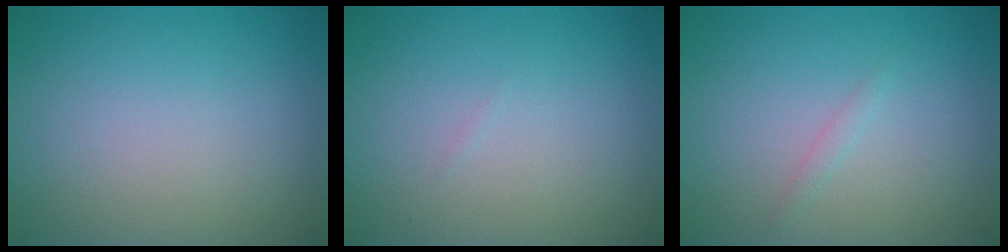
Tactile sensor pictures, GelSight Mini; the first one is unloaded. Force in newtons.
{"total": 0.0}
{"total": 0.6, "press": 0.6, "slide": 0.0}